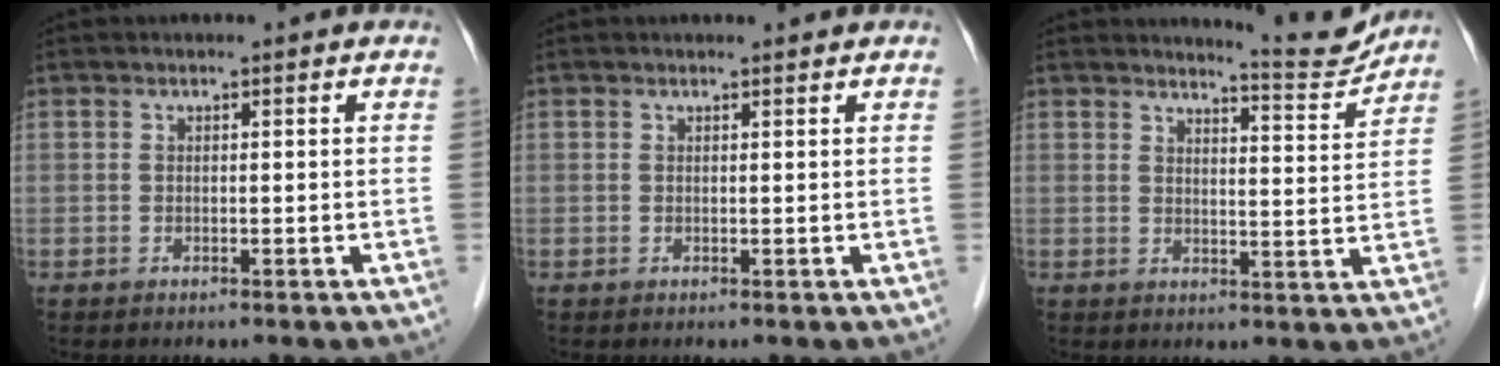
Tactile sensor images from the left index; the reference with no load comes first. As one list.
[{"total": 0.7, "force": [0.7, -0.1, 0.0], "torque": [-0.007, -0.001, 0.009]}, {"total": 5.5, "force": [5.4, -0.7, 0.0], "torque": [-0.018, -0.031, 0.073]}]